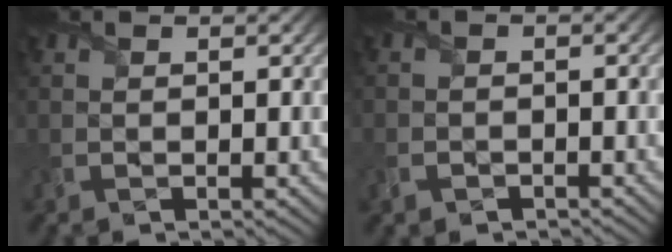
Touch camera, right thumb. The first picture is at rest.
{"total": 1.6, "force": [-1.4, 0.8, 0.2], "torque": [-0.006, -0.004, -0.030]}